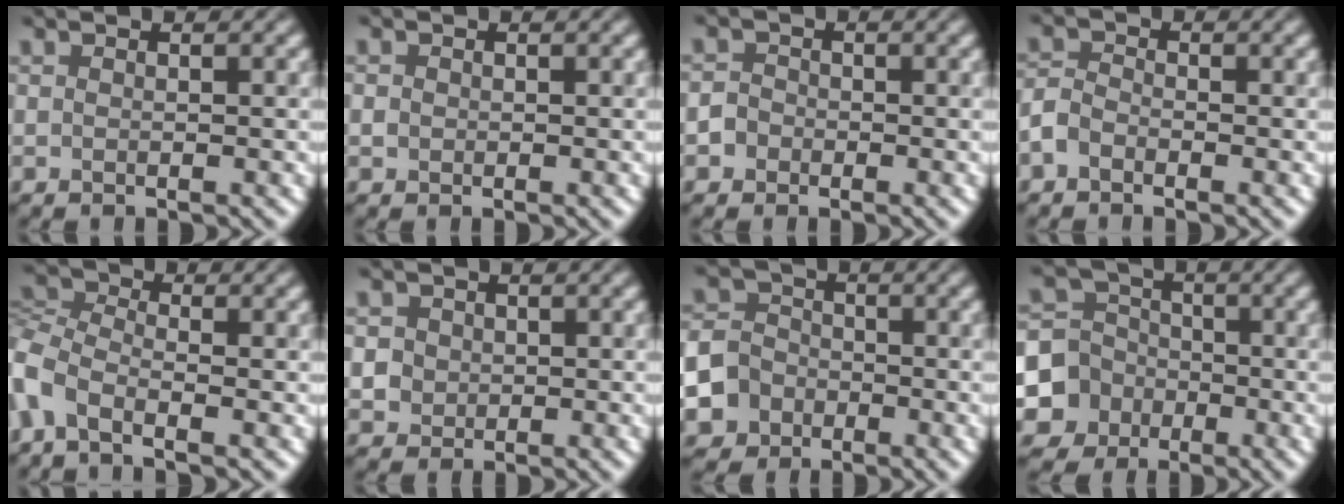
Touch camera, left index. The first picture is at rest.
{"total": 0.6, "force": [-0.3, 0.5, -0.3], "torque": [0.007, 0.000, -0.005]}
{"total": 1.5, "force": [-1.0, 1.0, -0.3], "torque": [0.020, 0.001, -0.021]}
{"total": 1.8, "force": [-1.6, 0.8, 0.3], "torque": [-0.004, 0.004, -0.038]}
{"total": 4.2, "force": [-2.6, 2.0, 2.6], "torque": [-0.062, 0.001, -0.069]}
{"total": 2.1, "force": [-0.1, 2.1, 0.1], "torque": [0.007, 0.006, 0.002]}
{"total": 7.4, "force": [-4.4, 5.9, 0.9], "torque": [-0.017, -0.022, -0.094]}
{"total": 6.5, "force": [-2.9, 5.8, 0.4], "torque": [0.001, -0.004, -0.077]}